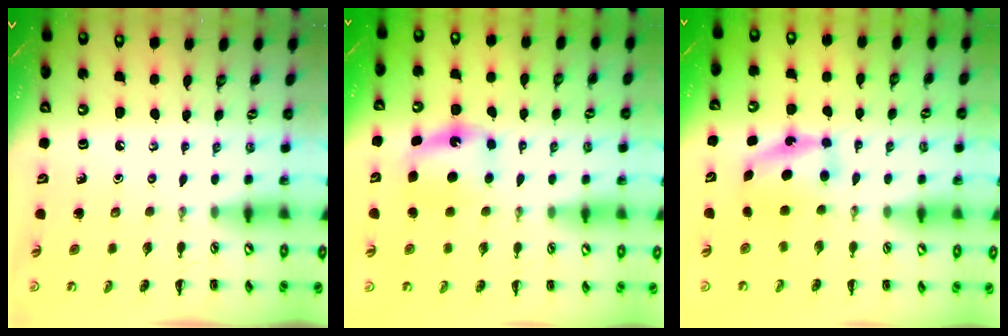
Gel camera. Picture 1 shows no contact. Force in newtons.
{"total": 5.7, "press": 5.6, "slide": 1.1}
{"total": 5.2, "press": 5.2, "slide": 0.8}